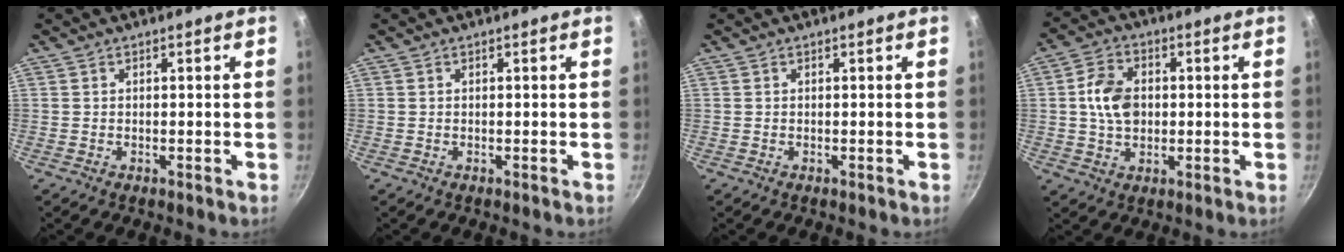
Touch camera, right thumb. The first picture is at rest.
{"total": 0.0}
{"total": 0.0}
{"total": 8.3, "force": [0.5, 6.0, 5.8], "torque": [-0.090, 0.011, 0.004]}